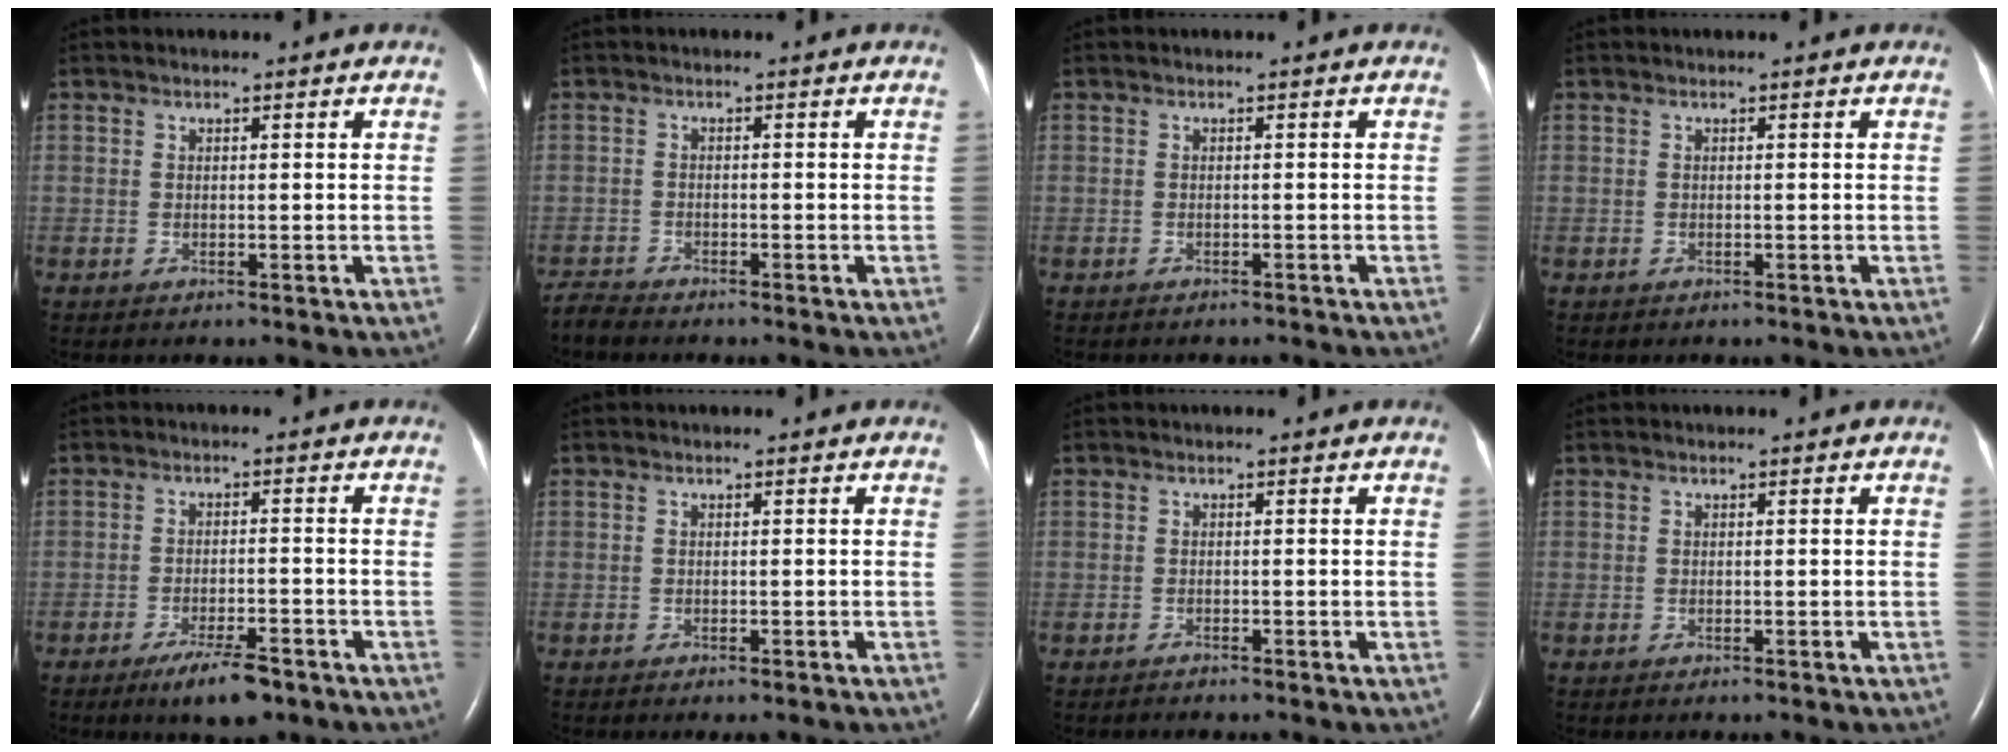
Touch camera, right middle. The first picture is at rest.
{"total": 1.9, "force": [-1.8, -0.5, -0.1], "torque": [-0.007, -0.015, -0.037]}
{"total": 1.7, "force": [-1.5, 0.2, 0.7], "torque": [-0.017, -0.004, -0.014]}
{"total": 0.0}
{"total": 6.0, "force": [-4.1, 0.9, 4.3], "torque": [-0.080, -0.010, -0.064]}
{"total": 1.0, "force": [-0.7, 0.0, 0.7], "torque": [-0.012, -0.004, -0.004]}
{"total": 0.5, "force": [-0.5, -0.1, 0.0], "torque": [-0.006, -0.004, -0.009]}
{"total": 0.0}